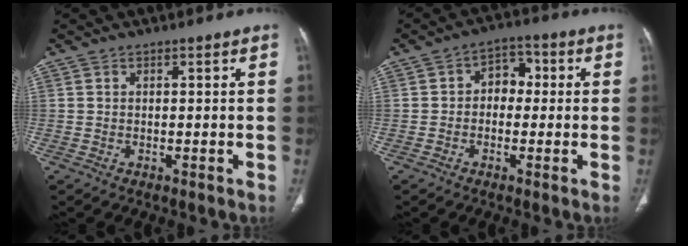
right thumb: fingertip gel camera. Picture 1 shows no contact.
{"total": 5.6, "force": [0.2, 4.2, 3.7], "torque": [-0.025, 0.021, -0.009]}